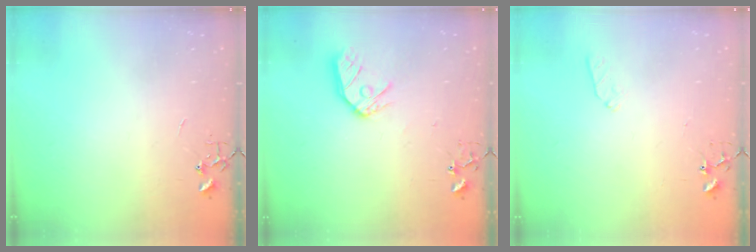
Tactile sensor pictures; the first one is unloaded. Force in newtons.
{"total": 11.3, "press": 11.2, "slide": 1.3}
{"total": 6.6, "press": 6.5, "slide": 0.6}